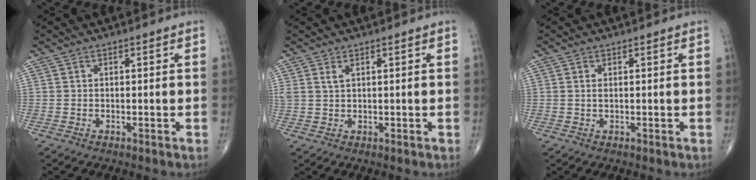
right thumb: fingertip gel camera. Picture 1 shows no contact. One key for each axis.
{"total": 1.5, "fx": 0.9, "fy": 0.6, "fz": 1.0, "tx": -0.024, "ty": 0.003, "tz": 0.025}
{"total": 0.7, "fx": 0.2, "fy": 0.3, "fz": 0.6, "tx": -0.013, "ty": 0.001, "tz": 0.005}